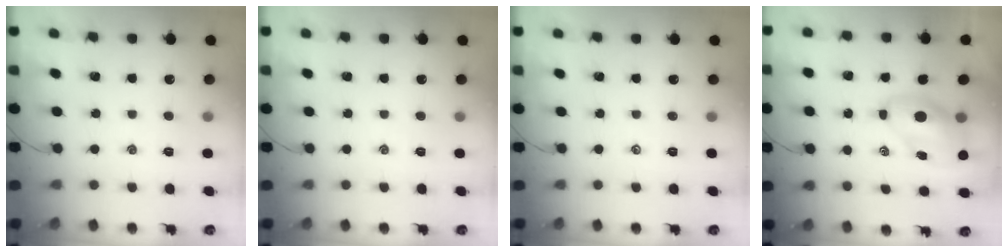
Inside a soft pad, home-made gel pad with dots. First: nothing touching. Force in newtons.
{"total": 0.0}
{"total": 0.0}
{"total": 7.8, "press": 7.6, "slide": 1.8}